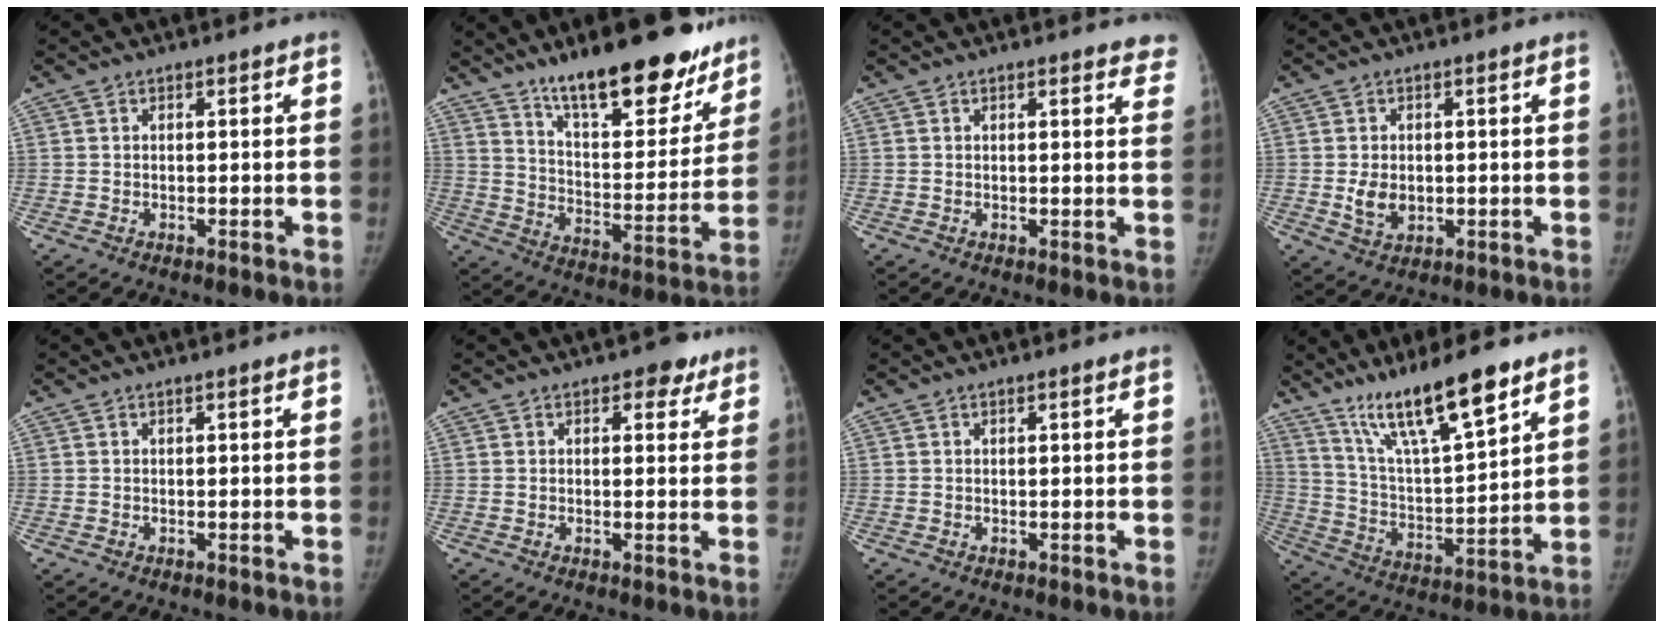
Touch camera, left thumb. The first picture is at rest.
{"total": 23.1, "force": [16.9, 7.8, 13.6], "torque": [-0.145, -0.099, 0.259]}
{"total": 3.8, "force": [3.4, 1.4, 1.1], "torque": [0.019, -0.013, 0.021]}
{"total": 4.8, "force": [-0.3, 3.5, 3.2], "torque": [-0.044, -0.005, 0.003]}
{"total": 0.0}
{"total": 3.3, "force": [1.9, 2.2, 1.5], "torque": [0.007, -0.006, 0.020]}
{"total": 0.0}
{"total": 16.9, "force": [11.8, 2.9, 11.8], "torque": [-0.191, -0.065, 0.220]}